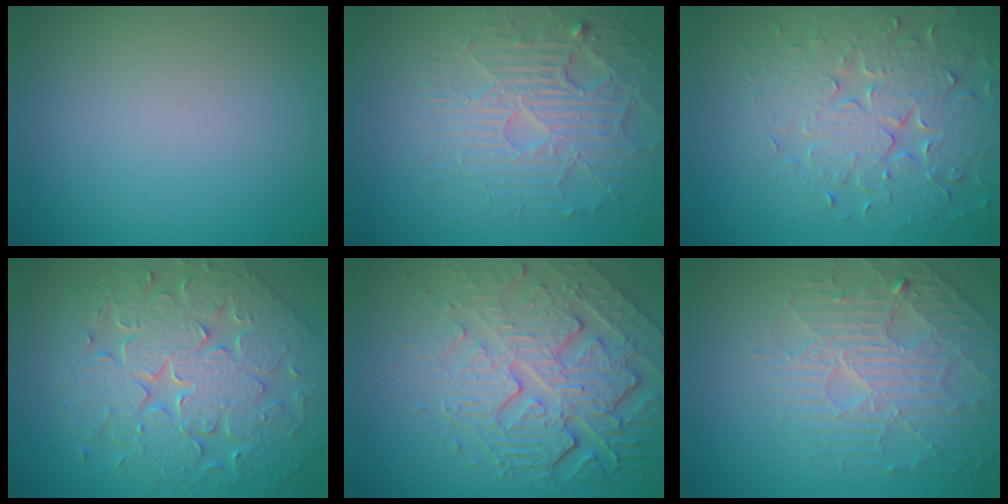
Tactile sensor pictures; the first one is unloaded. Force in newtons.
{"total": 4.6, "press": 4.0, "slide": 2.4}
{"total": 6.5, "press": 5.5, "slide": 3.5}
{"total": 7.8, "press": 6.7, "slide": 4.0}
{"total": 8.6, "press": 5.8, "slide": 6.3}
{"total": 4.1, "press": 4.0, "slide": 1.0}